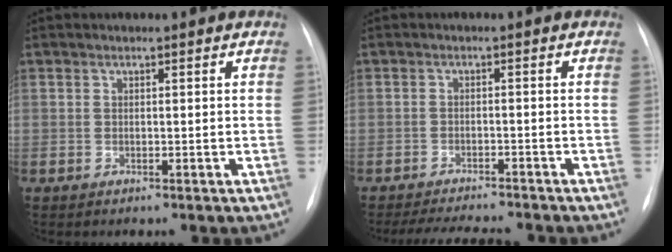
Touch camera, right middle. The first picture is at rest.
{"total": 8.6, "force": [-7.9, 1.0, 3.1], "torque": [-0.048, -0.006, -0.113]}